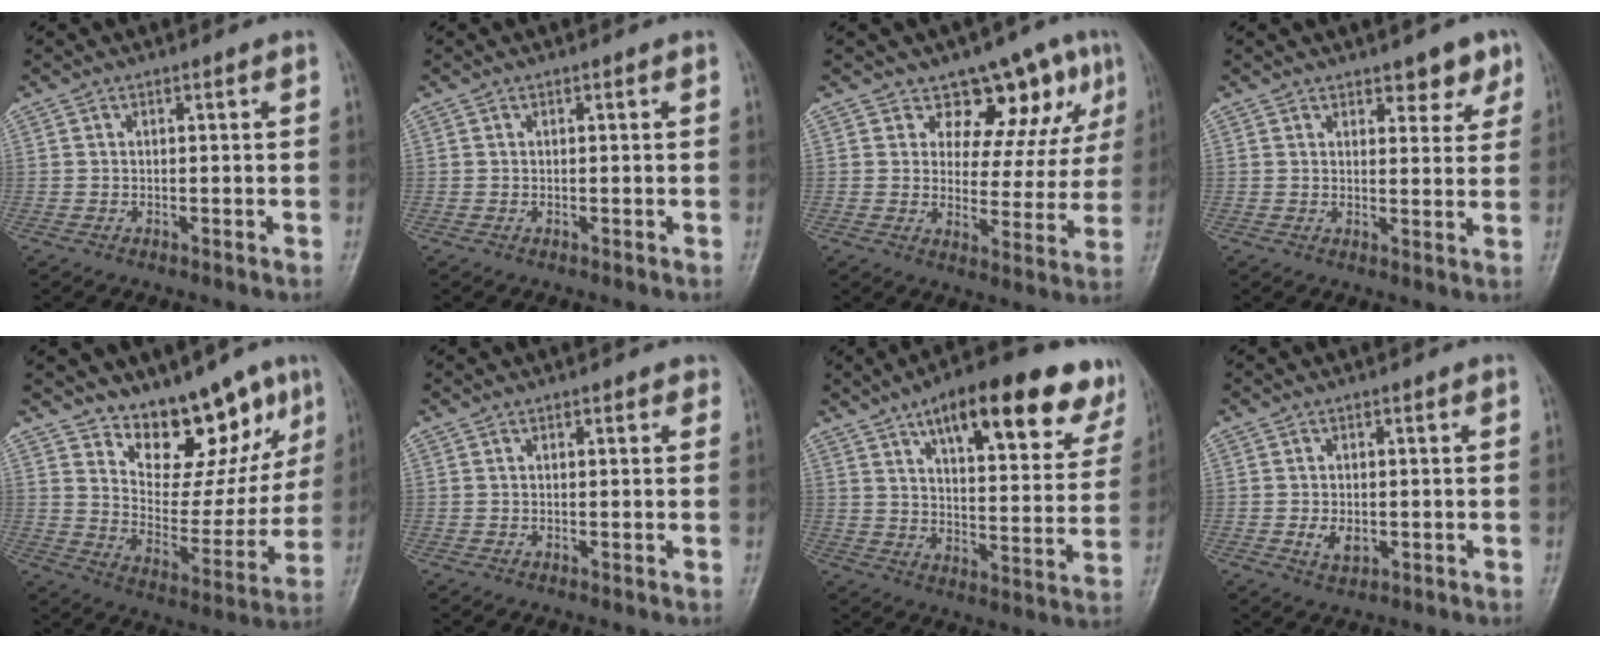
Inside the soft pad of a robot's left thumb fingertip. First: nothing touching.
{"total": 0.0}
{"total": 12.5, "force": [7.6, 7.5, 6.6], "torque": [-0.024, -0.033, 0.096]}
{"total": 4.9, "force": [3.3, 2.6, 2.6], "torque": [-0.001, -0.018, 0.042]}
{"total": 15.3, "force": [10.8, 7.5, 7.7], "torque": [-0.043, -0.072, 0.179]}
{"total": 1.1, "force": [0.7, 0.6, 0.6], "torque": [0.000, -0.002, 0.003]}
{"total": 23.3, "force": [14.3, 7.8, 16.6], "torque": [-0.190, -0.034, 0.197]}
{"total": 3.3, "force": [-0.6, 2.1, 2.4], "torque": [-0.041, -0.003, -0.007]}